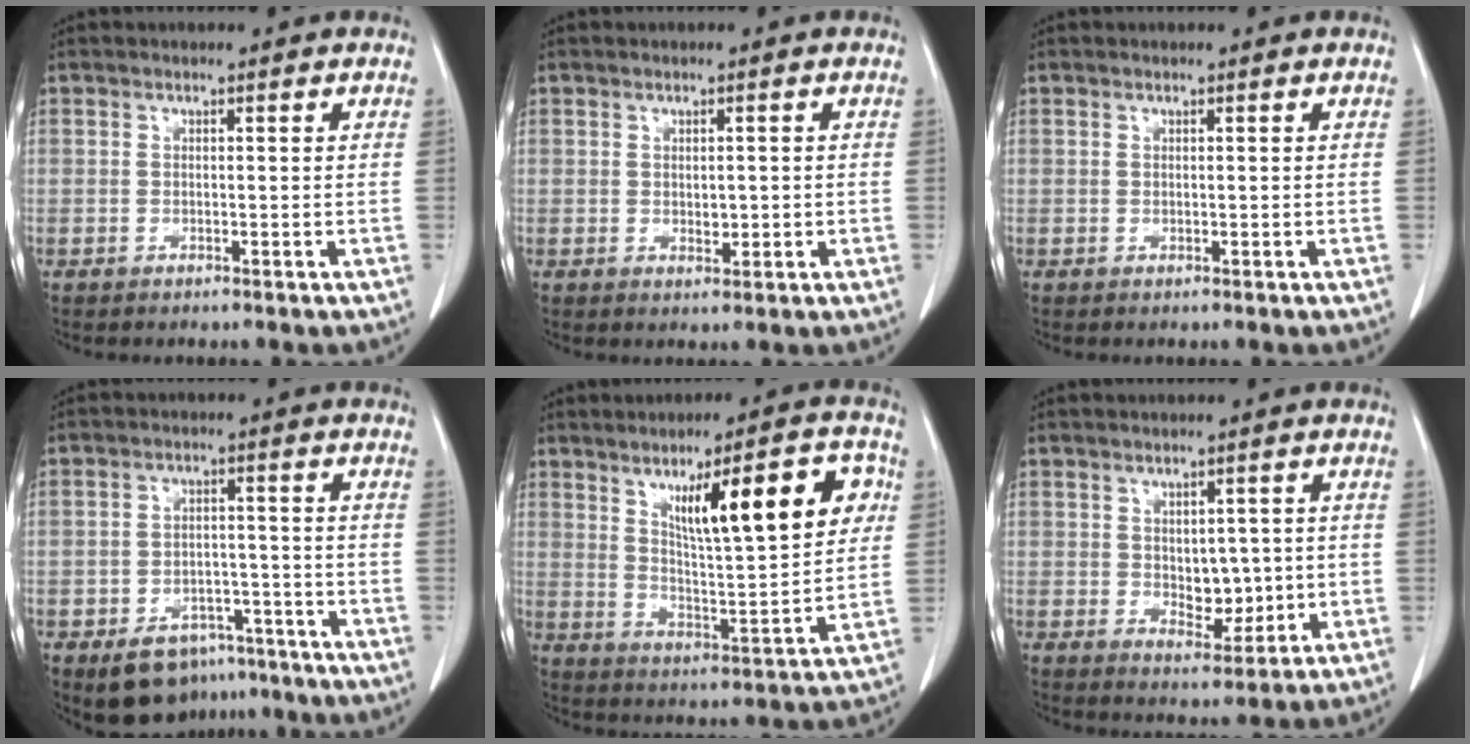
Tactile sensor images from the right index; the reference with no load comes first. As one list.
[{"total": 1.7, "force": [-0.1, 1.0, 1.4], "torque": [-0.020, -0.002, 0.003]}, {"total": 0.0}, {"total": 8.8, "force": [-6.2, 5.2, 3.3], "torque": [-0.048, 0.013, -0.087]}, {"total": 16.4, "force": [6.0, 2.8, 15.1], "torque": [-0.222, 0.013, 0.096]}, {"total": 5.2, "force": [-0.1, 3.2, 4.2], "torque": [-0.052, -0.001, 0.010]}]